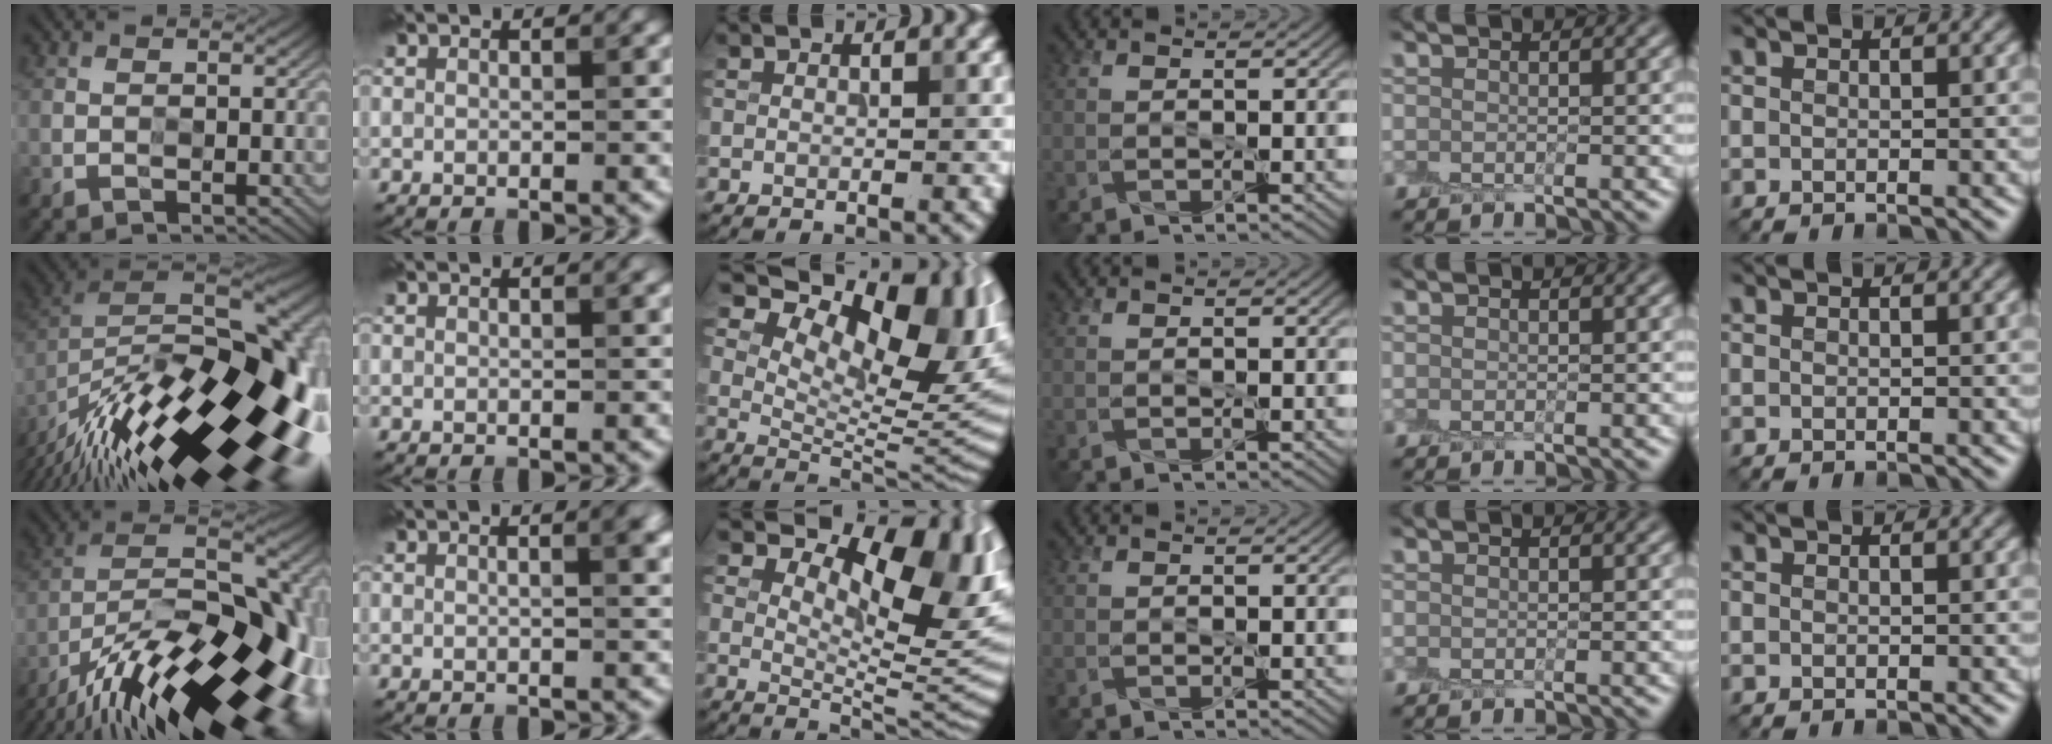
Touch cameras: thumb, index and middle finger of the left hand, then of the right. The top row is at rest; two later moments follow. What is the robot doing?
{"motion": "peel", "object": "cling film"}